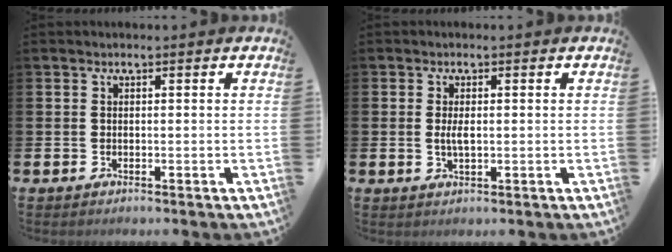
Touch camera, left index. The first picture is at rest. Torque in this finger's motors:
{"motor_torque": [0.44, 0.19, 0.07, 0.08]}